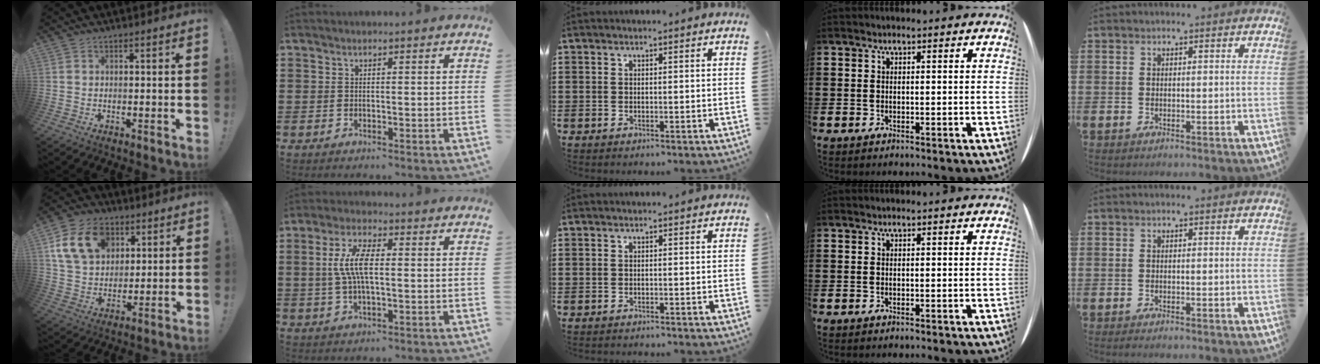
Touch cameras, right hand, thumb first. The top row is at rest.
{"thumb": {"total": 16.7, "force": [6.8, 12.2, 9.0], "torque": [-0.156, -0.018, 0.132]}, "index": {"total": 6.8, "force": [0.4, 2.3, 6.4], "torque": [-0.140, 0.002, -0.002]}, "middle": {"total": 0.5, "force": [-0.5, 0.0, 0.0], "torque": [-0.002, 0.000, -0.012]}}